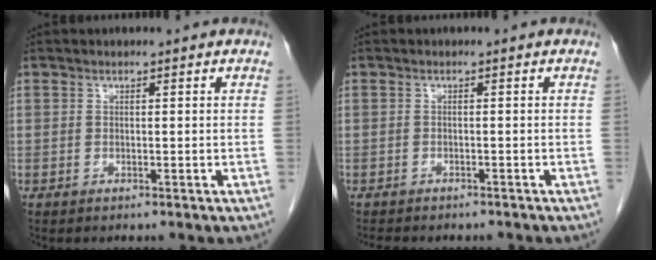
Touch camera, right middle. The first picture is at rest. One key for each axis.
{"total": 5.7, "fx": -4.9, "fy": 2.0, "fz": 2.1, "tx": -0.031, "ty": -0.002, "tz": -0.060}